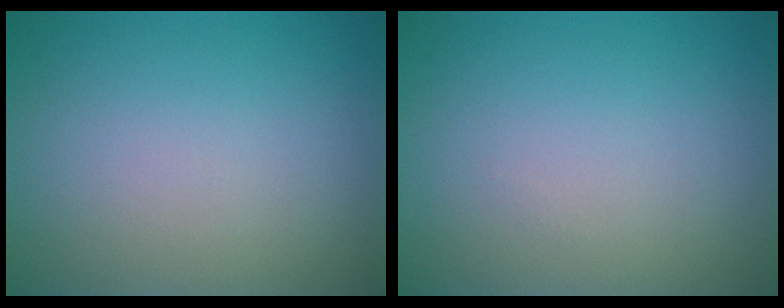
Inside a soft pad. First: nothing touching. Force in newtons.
{"total": 0.0}